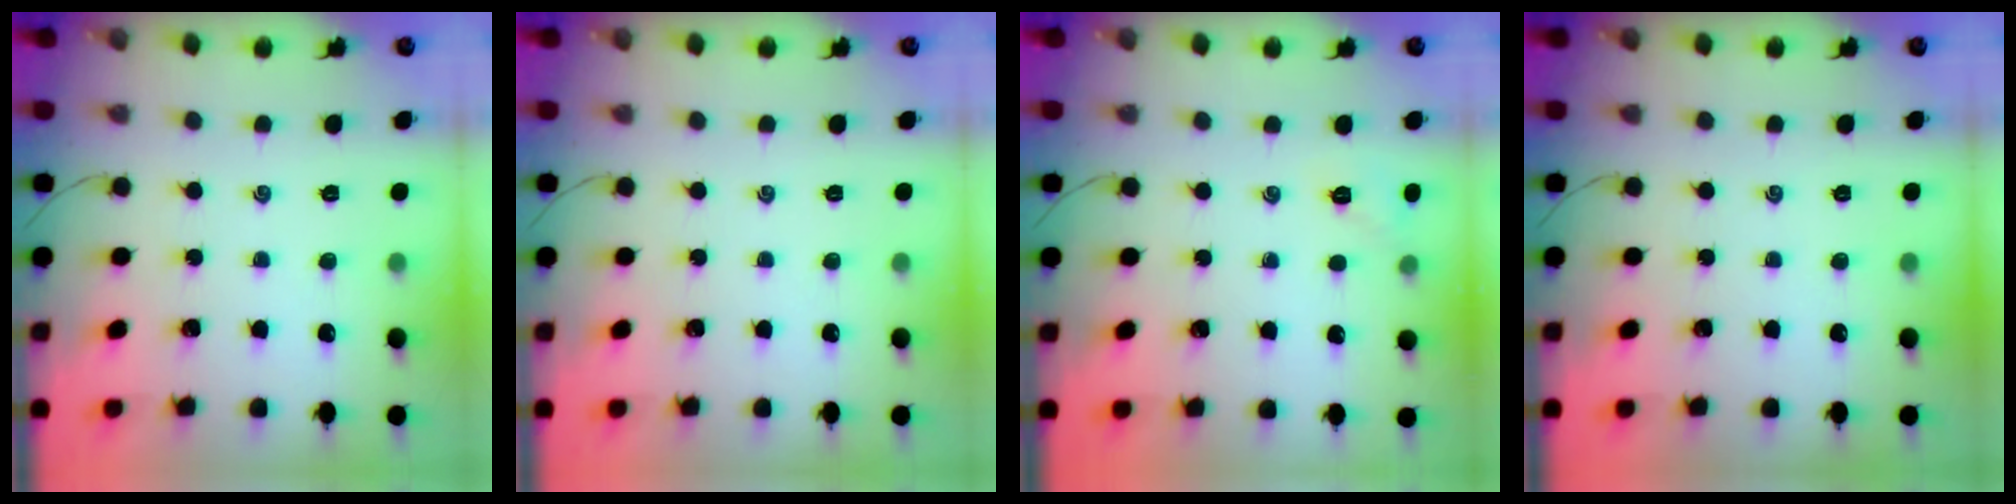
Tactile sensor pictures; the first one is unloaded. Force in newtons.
{"total": 0.0}
{"total": 5.4, "press": 5.2, "slide": 1.6}
{"total": 0.0}